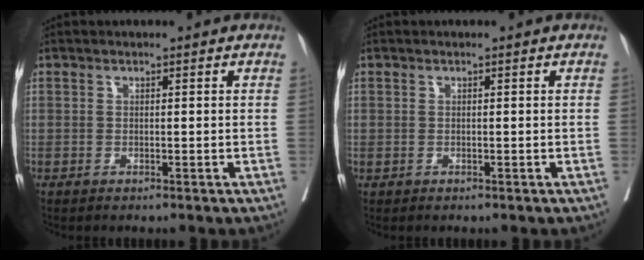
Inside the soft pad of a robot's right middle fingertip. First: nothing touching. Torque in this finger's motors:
{"motor_torque": [0.15, -0.17, 0.03, 0.00]}